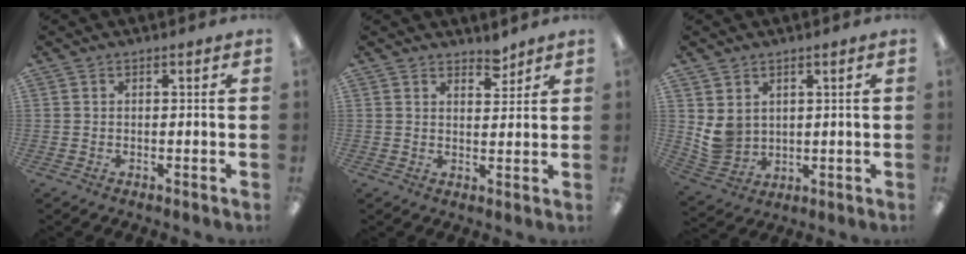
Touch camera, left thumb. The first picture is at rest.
{"total": 3.6, "force": [3.3, 1.3, 0.8], "torque": [0.005, -0.025, 0.057]}
{"total": 6.0, "force": [2.6, 5.2, 1.8], "torque": [-0.047, -0.007, 0.054]}